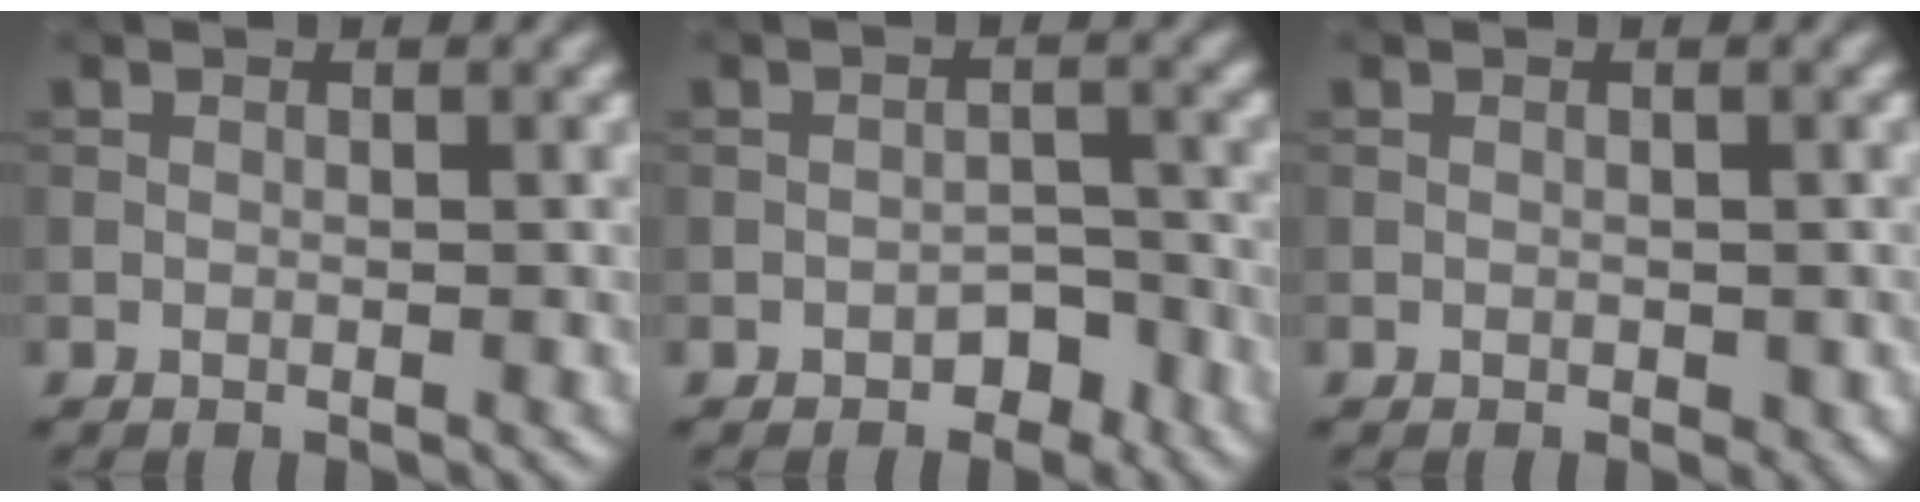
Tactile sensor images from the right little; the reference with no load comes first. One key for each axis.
{"total": 2.4, "fx": -1.6, "fy": 1.3, "fz": 1.1, "tx": -0.011, "ty": 0.006, "tz": -0.024}
{"total": 0.7, "fx": -0.2, "fy": 0.5, "fz": 0.4, "tx": -0.003, "ty": -0.004, "tz": -0.003}